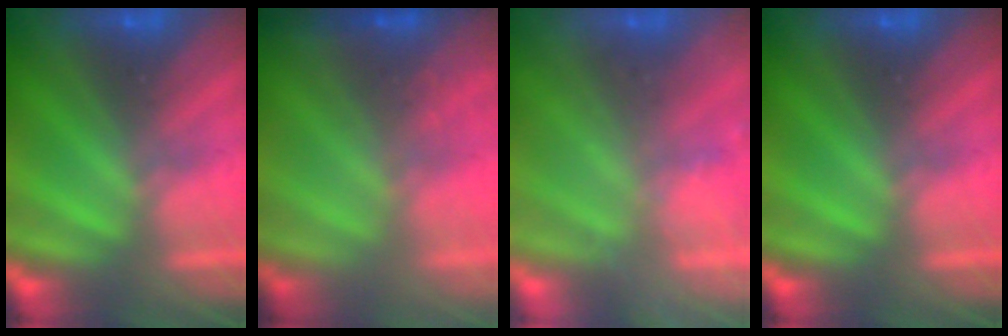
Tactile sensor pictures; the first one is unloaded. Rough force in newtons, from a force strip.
{"total": 1.6}
{"total": 2.4}
{"total": 0.0}